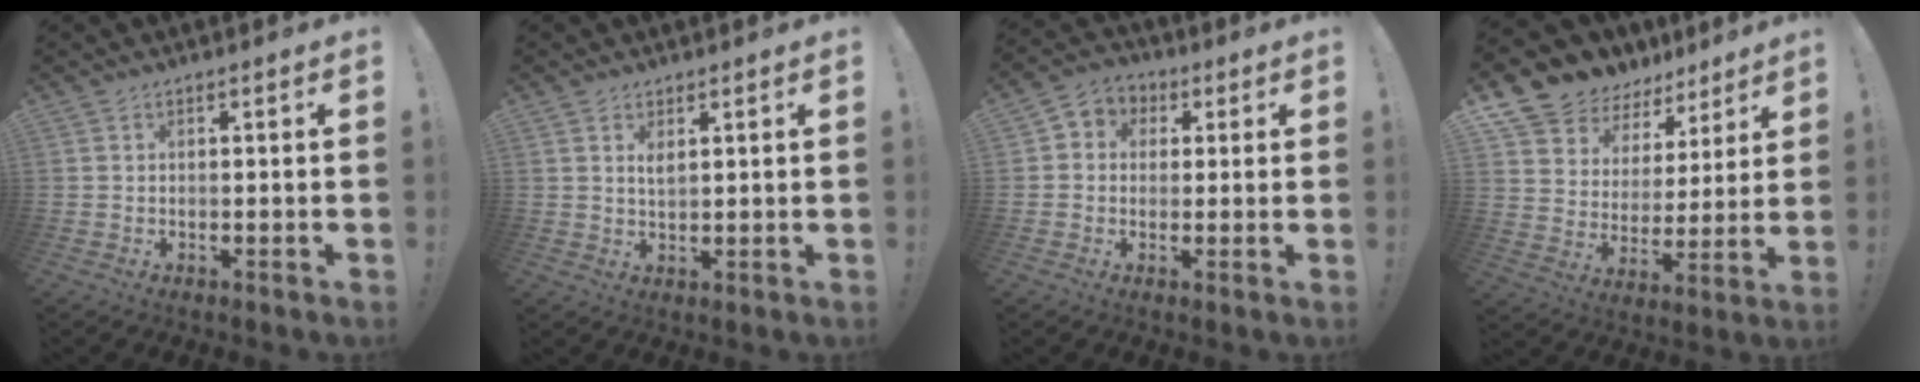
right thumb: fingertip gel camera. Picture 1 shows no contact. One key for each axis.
{"total": 2.3, "fx": 1.5, "fy": 0.9, "fz": 1.4, "tx": -0.007, "ty": -0.010, "tz": 0.023}
{"total": 5.2, "fx": -0.6, "fy": 4.9, "fz": 1.8, "tx": -0.018, "ty": 0.013, "tz": -0.007}
{"total": 9.2, "fx": 7.1, "fy": 5.7, "fz": 0.9, "tx": -0.021, "ty": -0.071, "tz": 0.136}